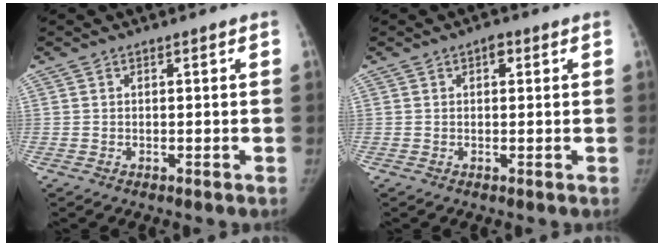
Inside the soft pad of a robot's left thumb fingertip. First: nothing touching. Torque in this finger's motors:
{"motor_torque": [0.28, -0.01, 0.52, -0.42, 0.11]}